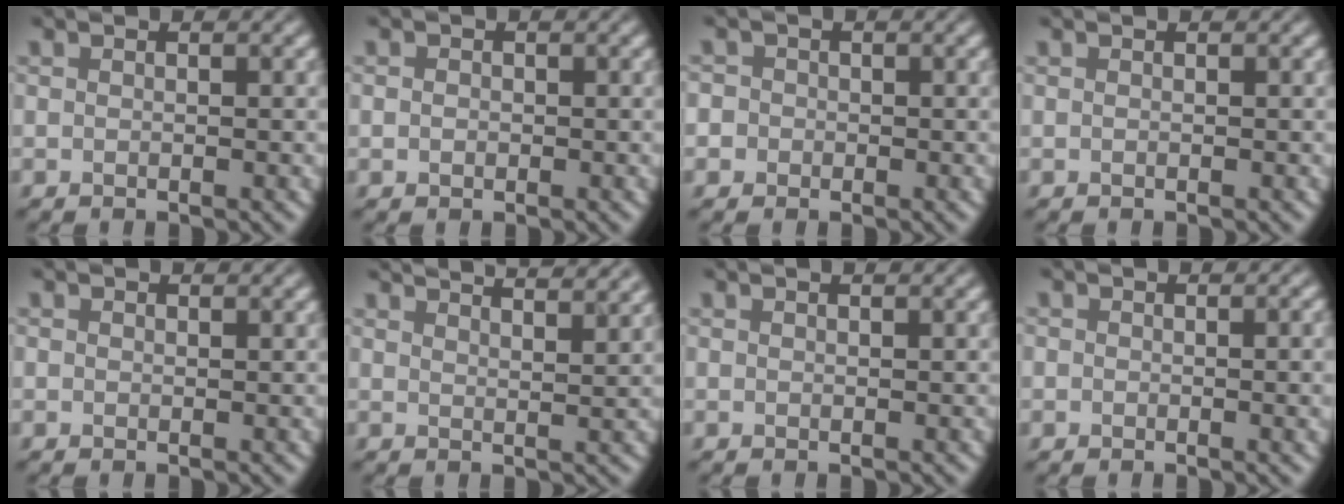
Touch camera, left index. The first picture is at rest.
{"total": 0.8, "force": [0.0, 0.8, 0.3], "torque": [-0.003, -0.003, -0.002]}
{"total": 2.4, "force": [0.1, 2.2, 0.8], "torque": [0.011, 0.013, -0.025]}
{"total": 0.0}
{"total": 0.6, "force": [0.4, 0.4, 0.2], "torque": [-0.001, -0.001, 0.004]}
{"total": 7.0, "force": [5.8, 2.1, 3.4], "torque": [-0.015, 0.034, 0.037]}
{"total": 0.6, "force": [0.5, 0.1, 0.3], "torque": [-0.003, 0.003, 0.009]}
{"total": 3.4, "force": [0.0, 2.4, 2.4], "torque": [0.001, 0.000, -0.003]}